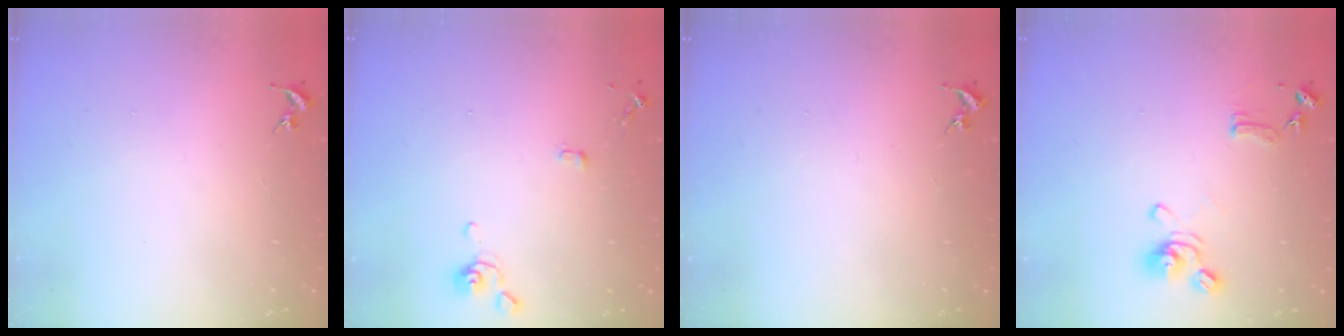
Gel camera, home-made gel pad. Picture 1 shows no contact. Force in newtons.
{"total": 3.4, "press": 3.4, "slide": 0.7}
{"total": 0.0}
{"total": 9.8, "press": 9.7, "slide": 1.7}